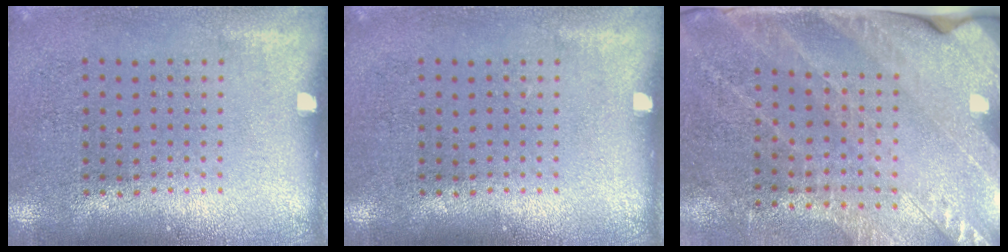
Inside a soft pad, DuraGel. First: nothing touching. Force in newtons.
{"total": 0.0}
{"total": 3.5, "press": 3.0, "slide": 1.8}